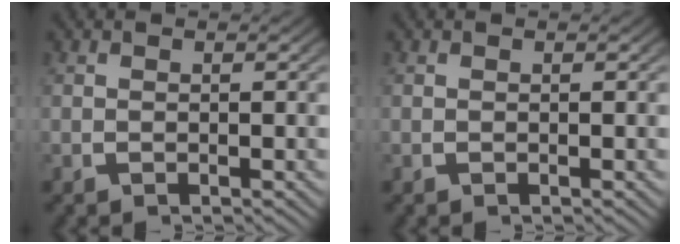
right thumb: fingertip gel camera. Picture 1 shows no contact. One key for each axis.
{"total": 0.0}